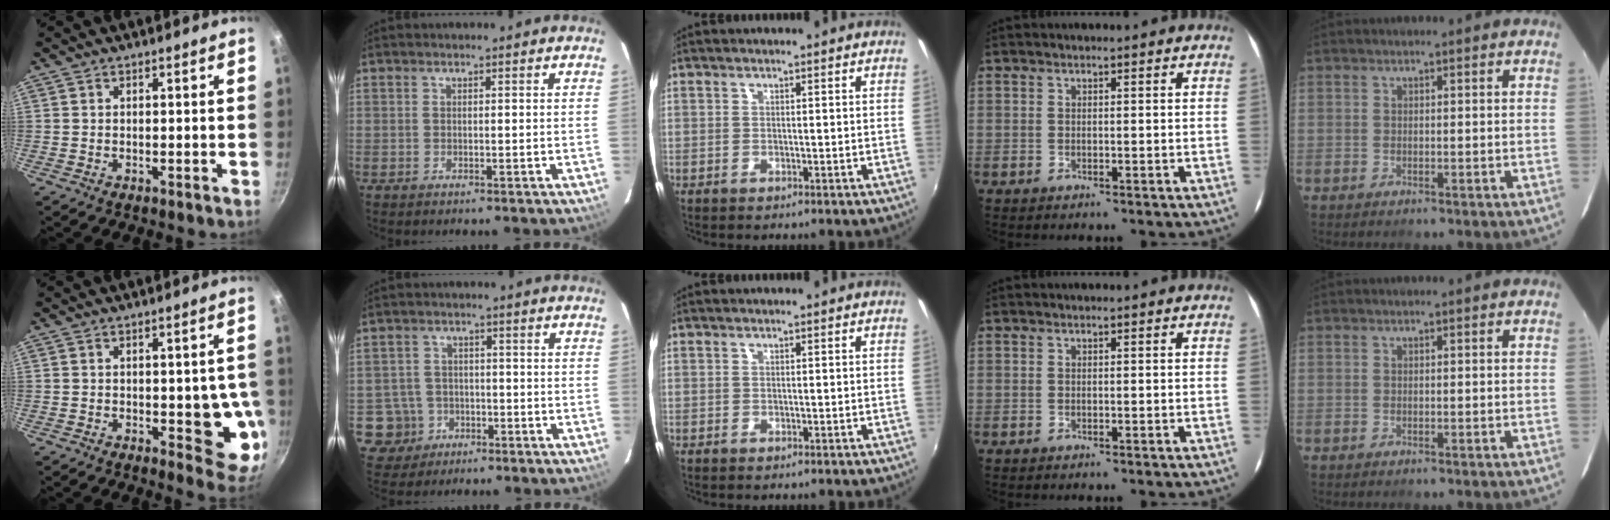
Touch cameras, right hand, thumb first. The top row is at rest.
{"thumb": {"total": 10.6, "force": [-1.7, 4.7, 9.3], "torque": [-0.061, -0.007, -0.020]}, "index": {"total": 6.6, "force": [-2.3, 6.2, 0.4], "torque": [-0.026, 0.024, -0.034]}}